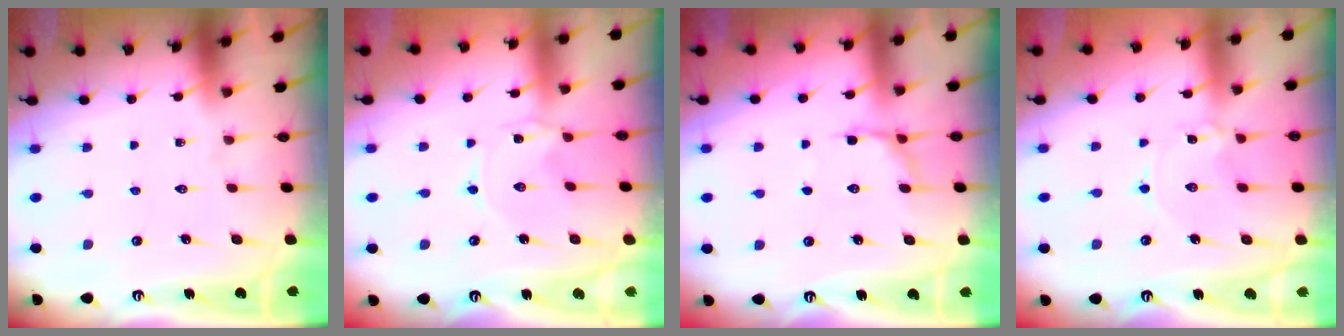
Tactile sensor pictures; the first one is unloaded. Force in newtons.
{"total": 0.0}
{"total": 5.7, "press": 5.3, "slide": 2.1}
{"total": 1.4, "press": 1.3, "slide": 0.2}